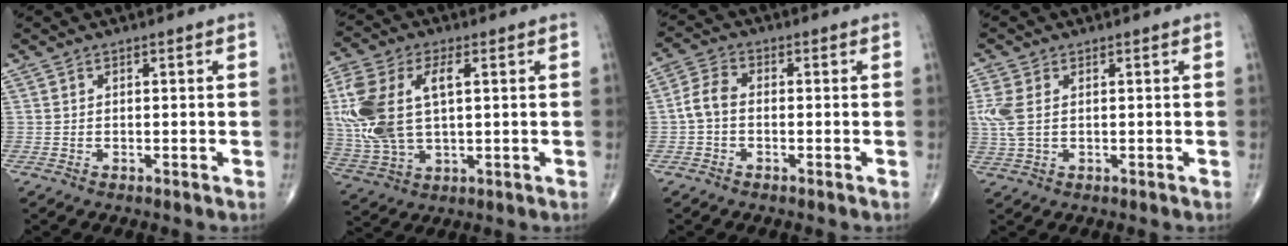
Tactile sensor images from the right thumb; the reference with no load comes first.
{"total": 17.1, "force": [2.8, 9.0, 14.3], "torque": [-0.336, 0.009, 0.058]}
{"total": 4.4, "force": [-0.8, 2.8, 3.3], "torque": [-0.066, 0.015, -0.025]}
{"total": 5.2, "force": [0.8, 3.1, 4.1], "torque": [-0.126, 0.010, 0.020]}